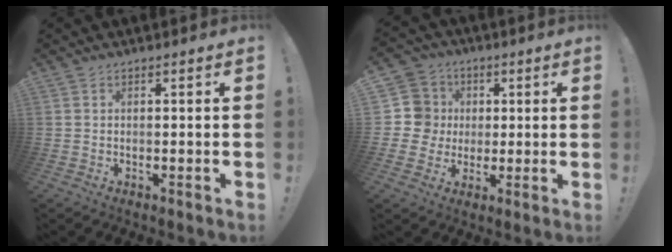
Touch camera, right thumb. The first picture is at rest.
{"total": 11.6, "force": [1.6, 11.0, 3.1], "torque": [-0.046, -0.004, 0.037]}